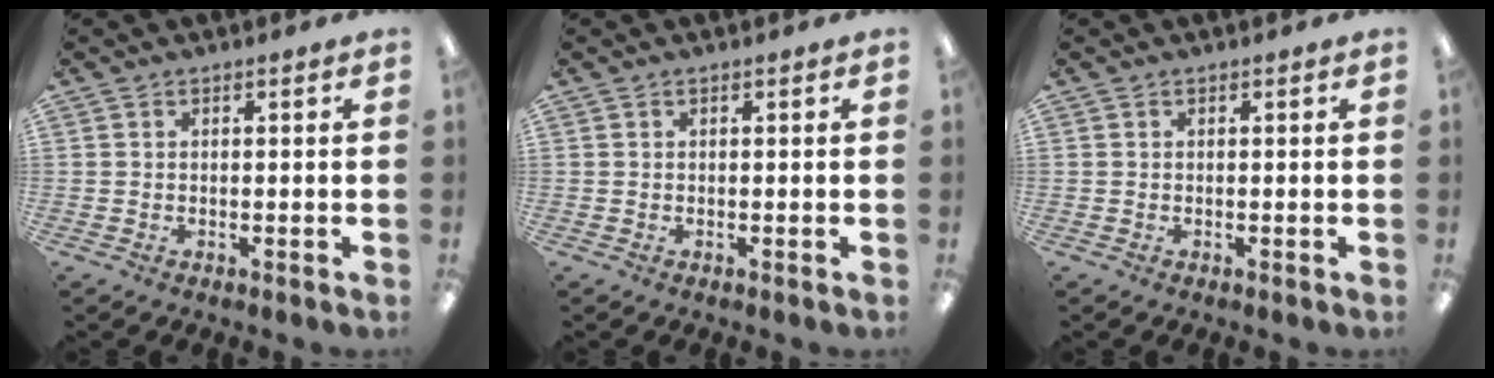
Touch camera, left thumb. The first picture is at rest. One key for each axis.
{"total": 0.0}
{"total": 0.0}